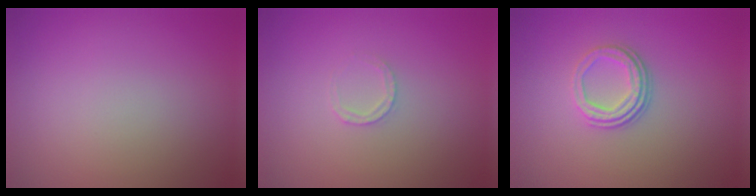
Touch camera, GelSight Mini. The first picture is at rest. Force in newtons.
{"total": 1.3, "press": 1.3, "slide": 0.2}
{"total": 3.0, "press": 2.4, "slide": 1.9}